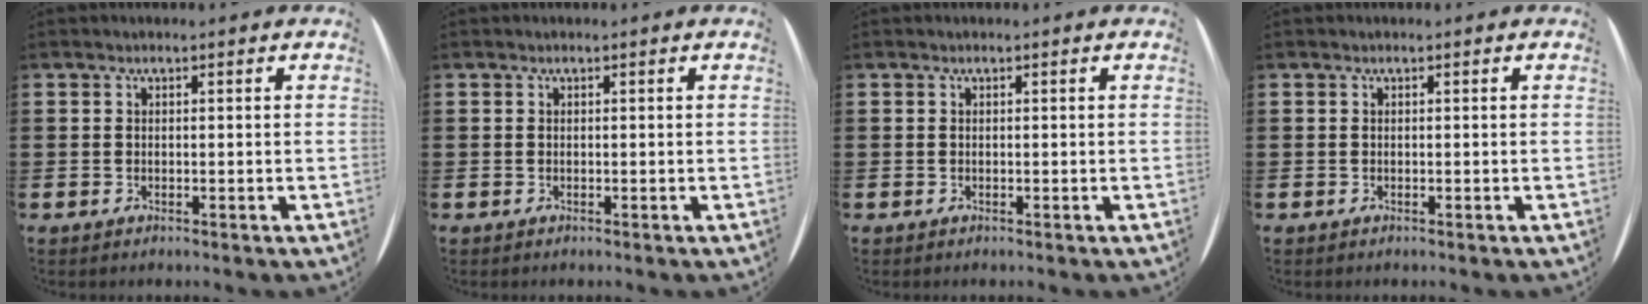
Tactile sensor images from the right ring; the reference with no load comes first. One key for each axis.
{"total": 0.0}
{"total": 0.0}
{"total": 0.0}